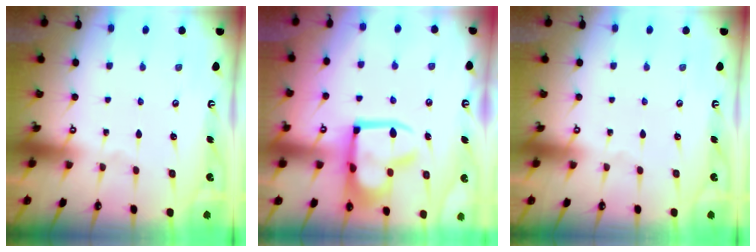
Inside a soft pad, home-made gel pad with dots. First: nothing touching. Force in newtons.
{"total": 14.1, "press": 14.1, "slide": 1.2}
{"total": 0.0}